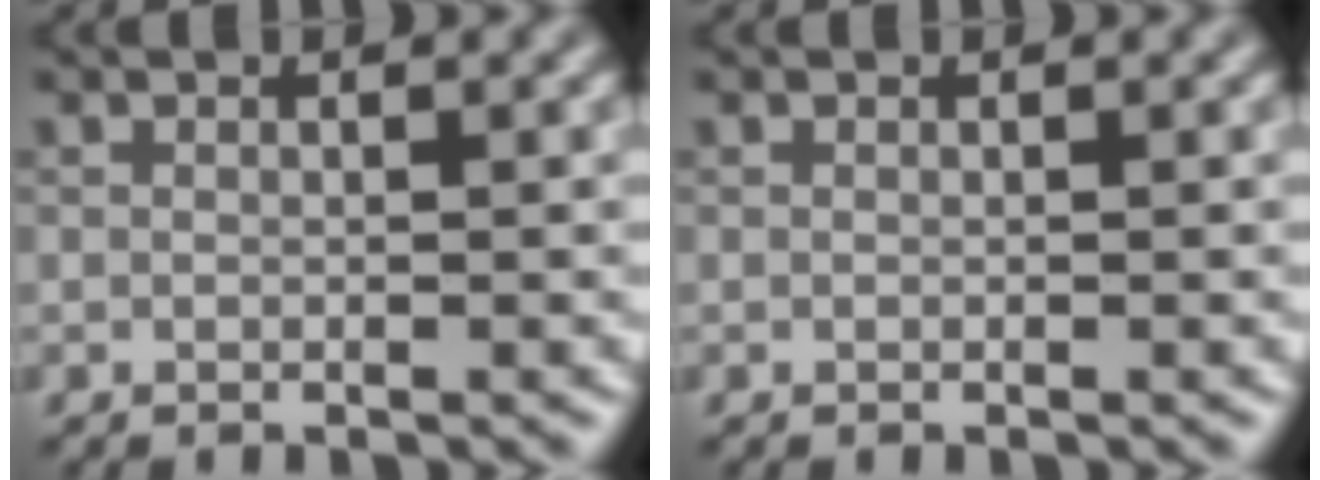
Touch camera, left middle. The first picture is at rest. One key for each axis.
{"total": 0.0}